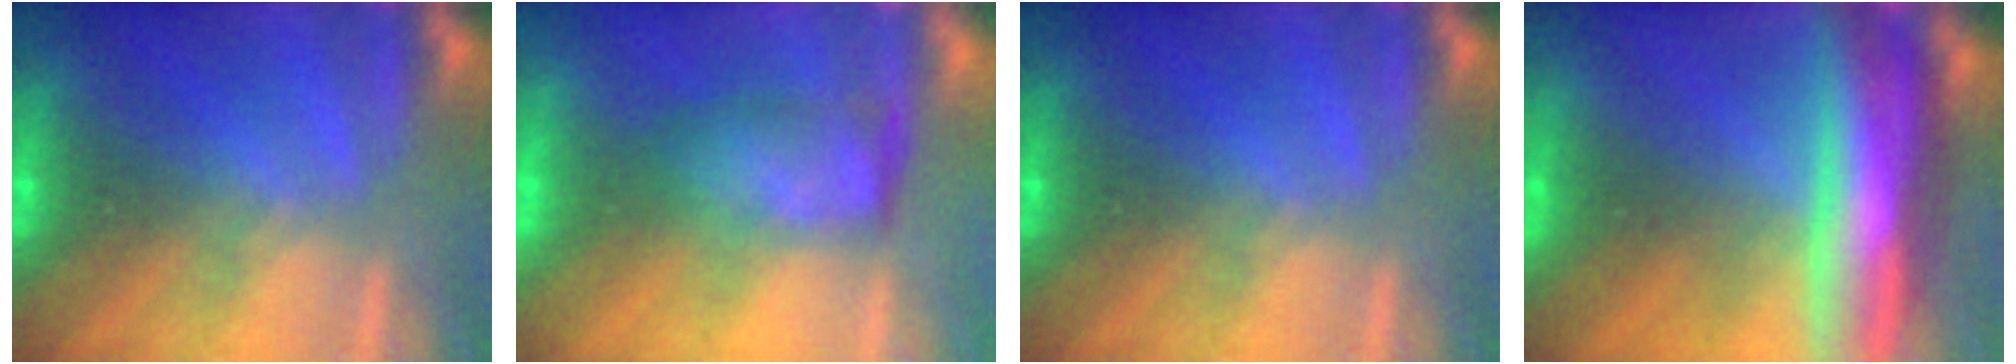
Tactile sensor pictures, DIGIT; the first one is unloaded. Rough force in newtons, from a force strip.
{"total": 4.9}
{"total": 0.0}
{"total": 6.5}